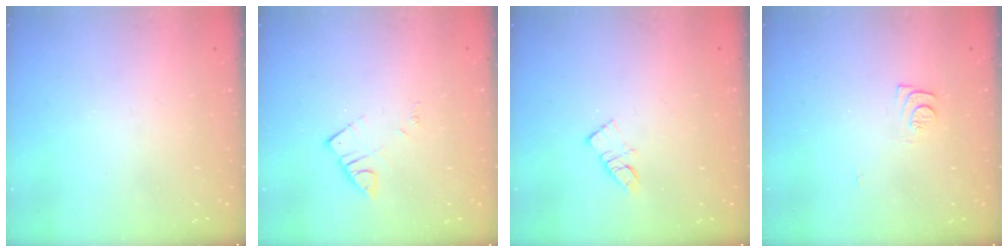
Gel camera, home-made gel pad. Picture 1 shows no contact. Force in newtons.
{"total": 3.5, "press": 3.5, "slide": 0.4}
{"total": 5.7, "press": 5.7, "slide": 0.2}
{"total": 7.0, "press": 7.0, "slide": 0.6}